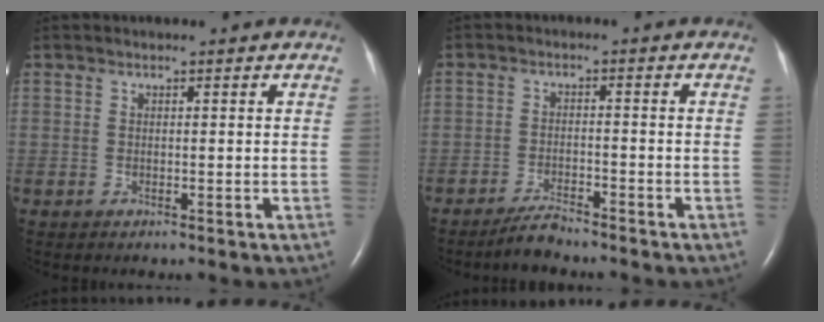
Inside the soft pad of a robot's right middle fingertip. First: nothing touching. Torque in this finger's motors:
{"motor_torque": [0.64, -0.64, 0.12, 0.01]}